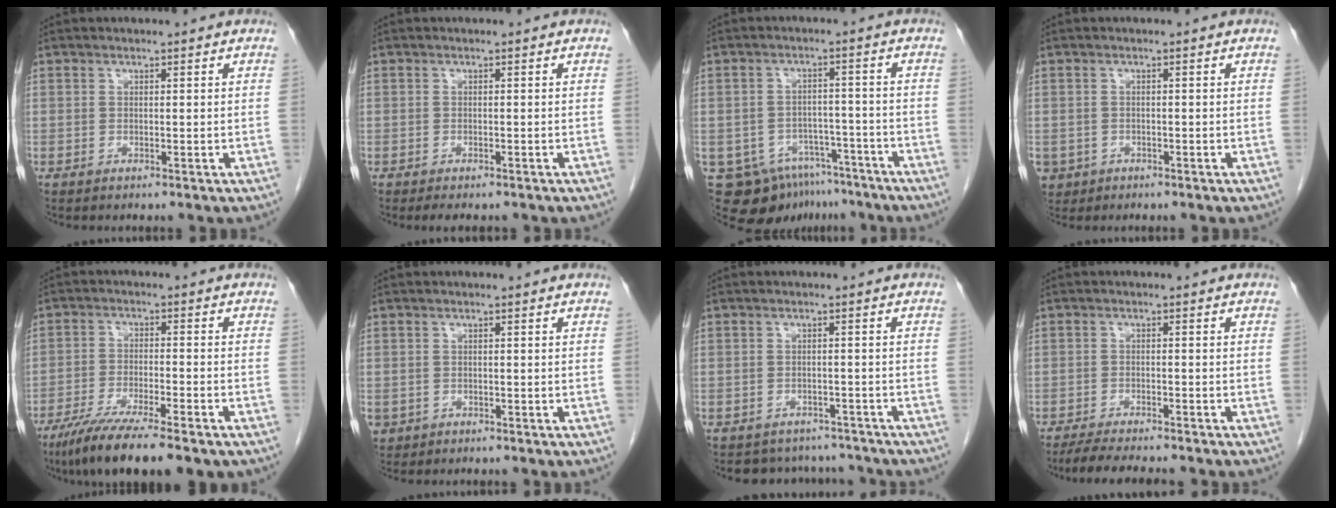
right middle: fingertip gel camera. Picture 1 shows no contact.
{"total": 3.0, "force": [-2.4, 1.2, 1.3], "torque": [-0.013, -0.004, -0.029]}
{"total": 10.7, "force": [-7.7, 6.8, 2.8], "torque": [-0.041, 0.020, -0.105]}
{"total": 3.6, "force": [-1.8, 3.0, 0.7], "torque": [-0.014, 0.001, -0.026]}
{"total": 11.7, "force": [-8.6, 1.4, 7.8], "torque": [-0.126, -0.028, -0.139]}
{"total": 2.2, "force": [-1.0, 1.9, 0.5], "torque": [-0.012, 0.000, -0.011]}
{"total": 6.7, "force": [-6.1, 2.9, 0.1], "torque": [0.009, 0.018, -0.070]}
{"total": 6.8, "force": [-6.0, 0.6, 3.1], "torque": [-0.049, -0.017, -0.096]}